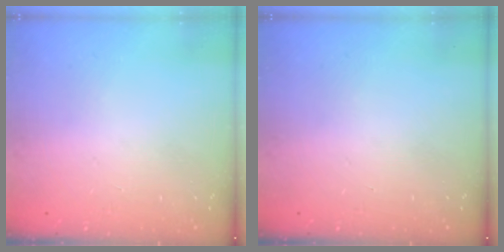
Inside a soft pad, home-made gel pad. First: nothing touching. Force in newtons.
{"total": 0.0}